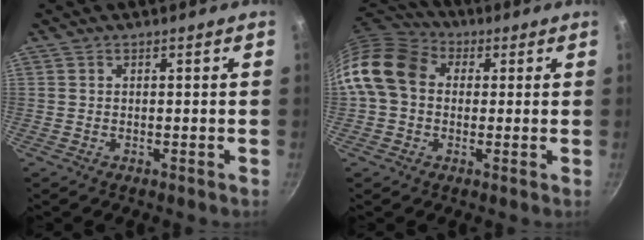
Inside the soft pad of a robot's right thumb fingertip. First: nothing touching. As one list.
[{"total": 13.3, "force": [1.5, 10.5, 8.1], "torque": [-0.132, 0.027, 0.009]}]